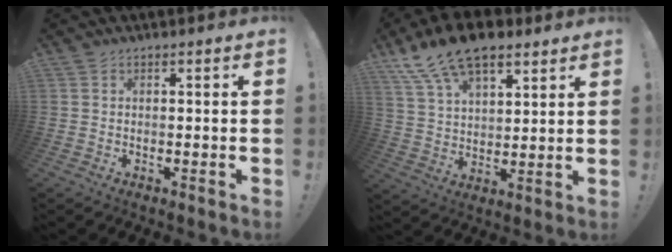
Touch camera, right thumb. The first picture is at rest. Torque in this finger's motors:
{"motor_torque": [1.75, 2.43, 0.96, 0.69, 0.50]}